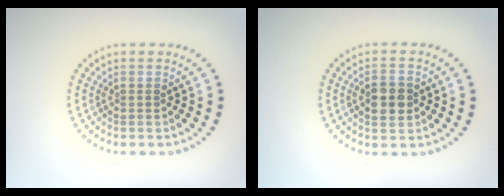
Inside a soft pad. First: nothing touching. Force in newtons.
{"total": 3.2, "press": 3.2, "slide": 0.3}